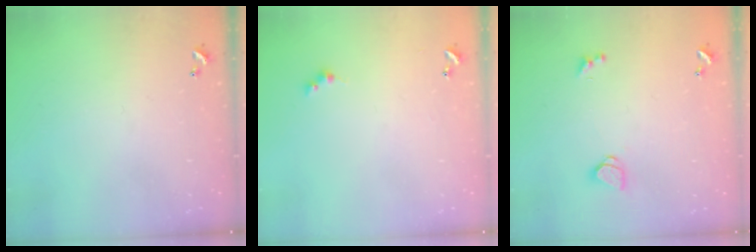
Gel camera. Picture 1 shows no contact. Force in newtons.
{"total": 2.6, "press": 2.6, "slide": 0.5}
{"total": 1.5, "press": 1.4, "slide": 0.5}